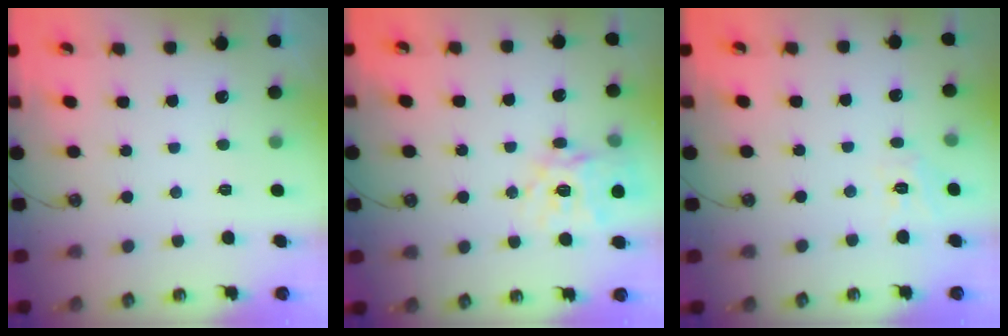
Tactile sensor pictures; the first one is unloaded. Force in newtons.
{"total": 16.0, "press": 16.0, "slide": 1.5}
{"total": 5.9, "press": 5.9, "slide": 0.4}